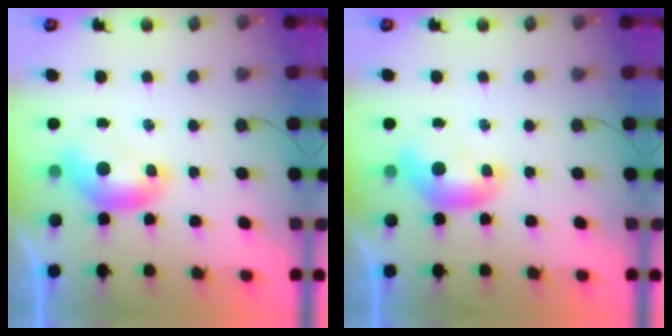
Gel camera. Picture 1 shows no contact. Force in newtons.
{"total": 0.0}